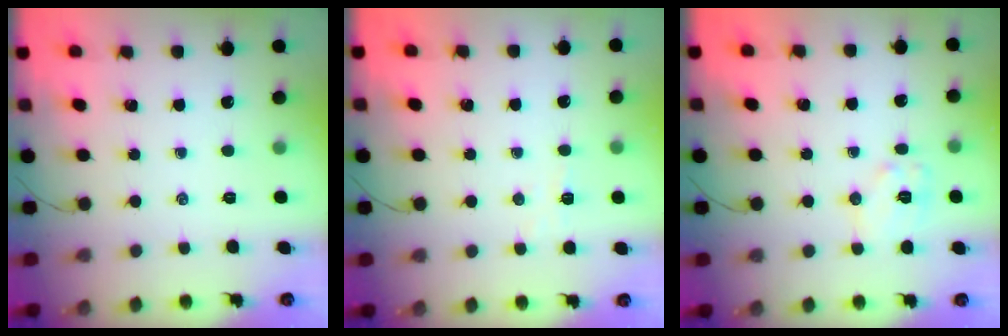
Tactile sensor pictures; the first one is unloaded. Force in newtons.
{"total": 2.9, "press": 2.7, "slide": 0.8}
{"total": 7.8, "press": 7.8, "slide": 0.2}